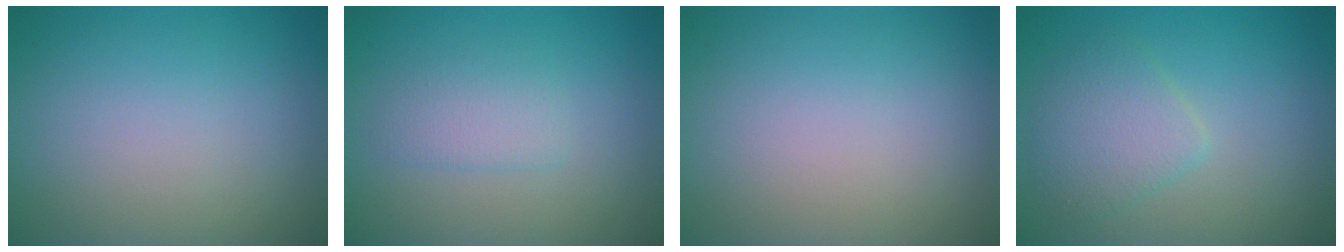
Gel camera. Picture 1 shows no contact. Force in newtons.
{"total": 1.8, "press": 1.8, "slide": 0.1}
{"total": 0.0}
{"total": 3.0, "press": 3.0, "slide": 0.1}